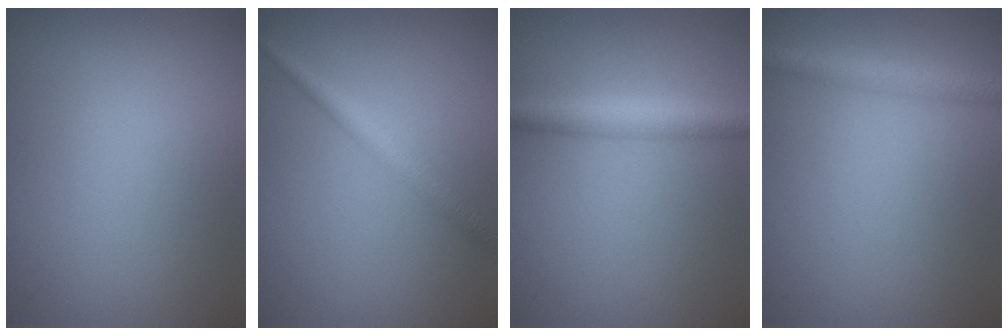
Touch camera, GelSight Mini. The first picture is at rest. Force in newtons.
{"total": 2.3, "press": 2.3, "slide": 0.1}
{"total": 3.5, "press": 3.5, "slide": 0.1}
{"total": 2.4, "press": 2.4, "slide": 0.2}